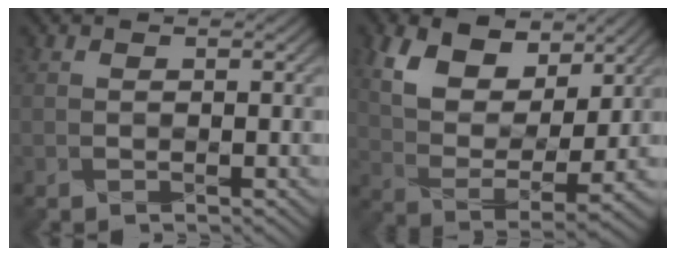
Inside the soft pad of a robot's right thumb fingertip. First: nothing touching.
{"total": 10.4, "force": [6.0, 5.5, 6.5], "torque": [-0.135, 0.006, 0.113]}